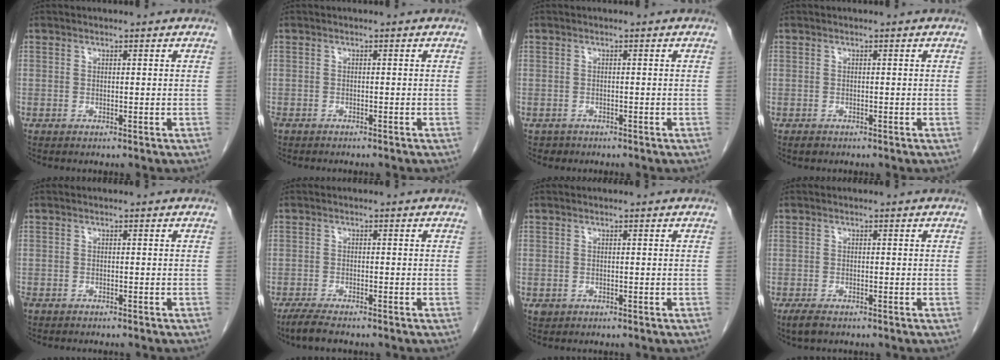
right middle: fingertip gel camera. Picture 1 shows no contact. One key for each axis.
{"total": 3.5, "fx": -2.9, "fy": 1.2, "fz": 1.5, "tx": -0.024, "ty": -0.008, "tz": -0.038}
{"total": 1.1, "fx": -0.7, "fy": 0.8, "fz": -0.1, "tx": -0.006, "ty": 0.003, "tz": -0.010}
{"total": 0.7, "fx": -0.5, "fy": 0.4, "fz": 0.3, "tx": -0.007, "ty": 0.000, "tz": -0.006}
{"total": 3.8, "fx": -3.2, "fy": 1.3, "fz": 1.6, "tx": -0.026, "ty": -0.008, "tz": -0.043}
{"total": 3.9, "fx": -3.1, "fy": 0.6, "fz": 2.2, "tx": -0.045, "ty": -0.011, "tz": -0.051}
{"total": 0.8, "fx": -0.3, "fy": 0.7, "fz": 0.2, "tx": -0.005, "ty": 0.003, "tz": 0.000}
{"total": 2.4, "fx": -1.6, "fy": 0.9, "fz": 1.5, "tx": -0.034, "ty": -0.005, "tz": -0.024}